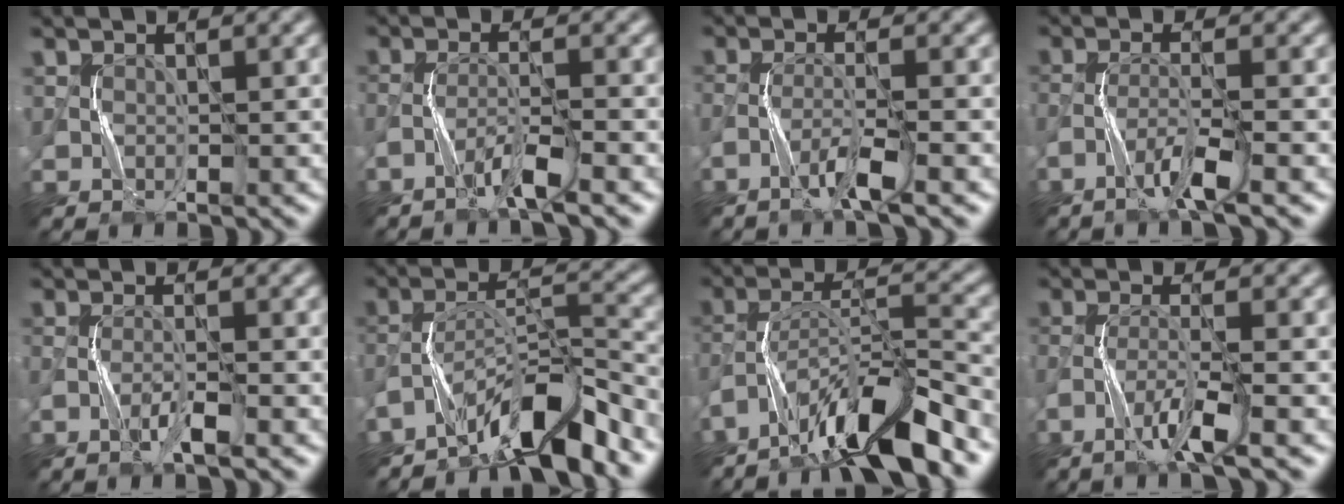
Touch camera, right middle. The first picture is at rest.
{"total": 3.2, "force": [-2.3, 0.0, 2.2], "torque": [-0.044, 0.005, -0.055]}
{"total": 3.2, "force": [-2.0, 0.1, 2.5], "torque": [-0.052, 0.004, -0.052]}
{"total": 3.6, "force": [-2.3, 0.1, 2.8], "torque": [-0.058, 0.004, -0.057]}
{"total": 2.2, "force": [-1.2, 0.2, 1.8], "torque": [-0.037, 0.006, -0.030]}
{"total": 7.6, "force": [-5.9, 1.4, 4.5], "torque": [-0.079, 0.009, -0.107]}
{"total": 10.7, "force": [-7.9, 2.0, 7.0], "torque": [-0.116, 0.019, -0.143]}
{"total": 3.9, "force": [-2.4, 0.1, 3.1], "torque": [-0.067, 0.001, -0.058]}